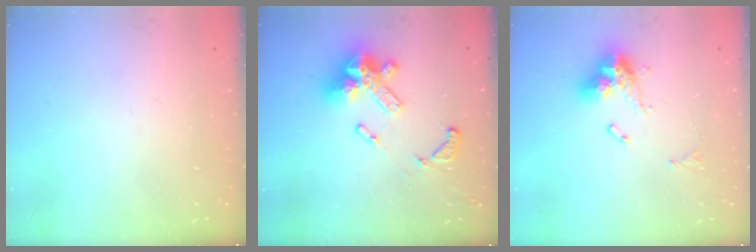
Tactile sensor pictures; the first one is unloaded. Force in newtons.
{"total": 16.6, "press": 16.5, "slide": 1.8}
{"total": 11.9, "press": 11.8, "slide": 1.2}